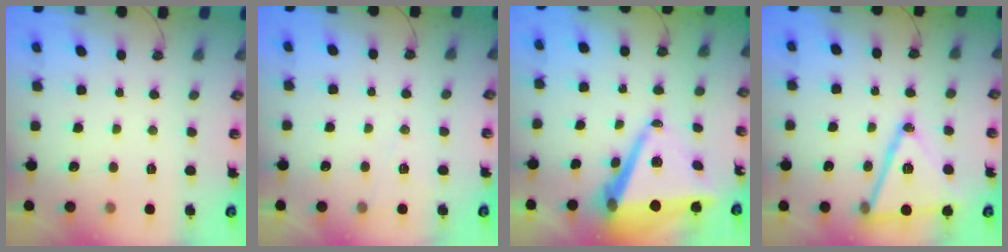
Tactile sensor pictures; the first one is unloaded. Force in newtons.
{"total": 5.7, "press": 4.1, "slide": 4.0}
{"total": 13.0, "press": 12.3, "slide": 4.1}
{"total": 18.1, "press": 17.8, "slide": 3.4}